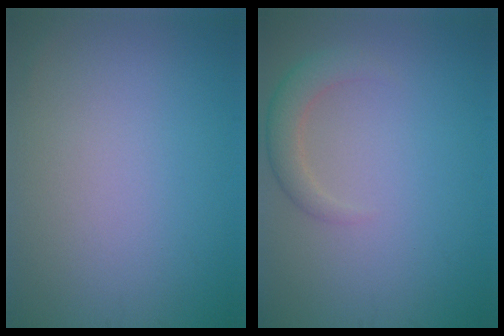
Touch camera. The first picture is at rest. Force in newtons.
{"total": 2.4, "press": 2.3, "slide": 0.3}